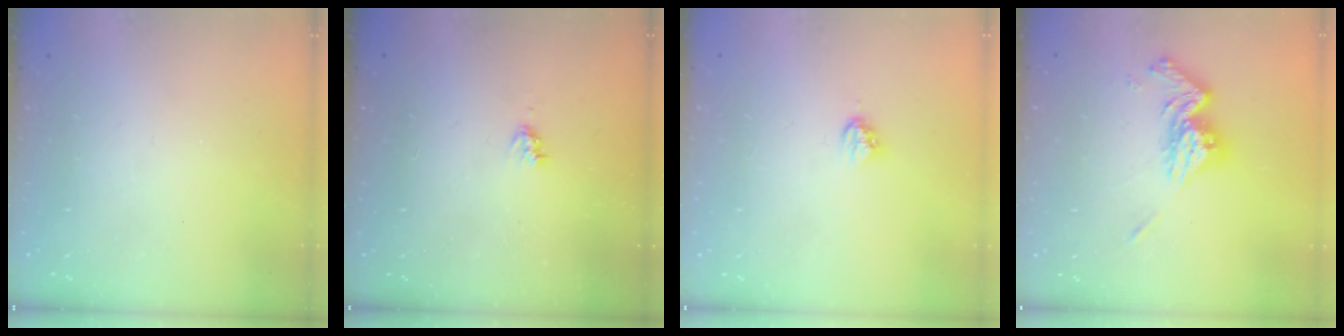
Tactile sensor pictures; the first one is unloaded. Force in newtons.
{"total": 2.6, "press": 2.6, "slide": 0.4}
{"total": 3.9, "press": 3.9, "slide": 0.4}
{"total": 13.5, "press": 13.4, "slide": 1.2}